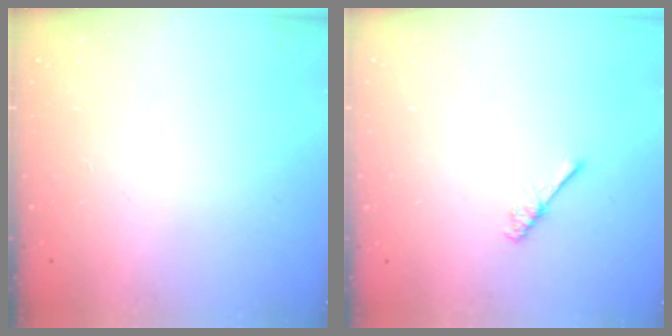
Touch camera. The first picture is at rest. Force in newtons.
{"total": 2.6, "press": 2.6, "slide": 0.3}